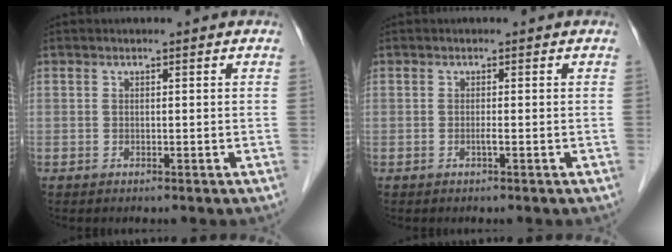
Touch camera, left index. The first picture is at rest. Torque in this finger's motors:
{"motor_torque": [0.15, 0.14, 0.02, 0.00]}